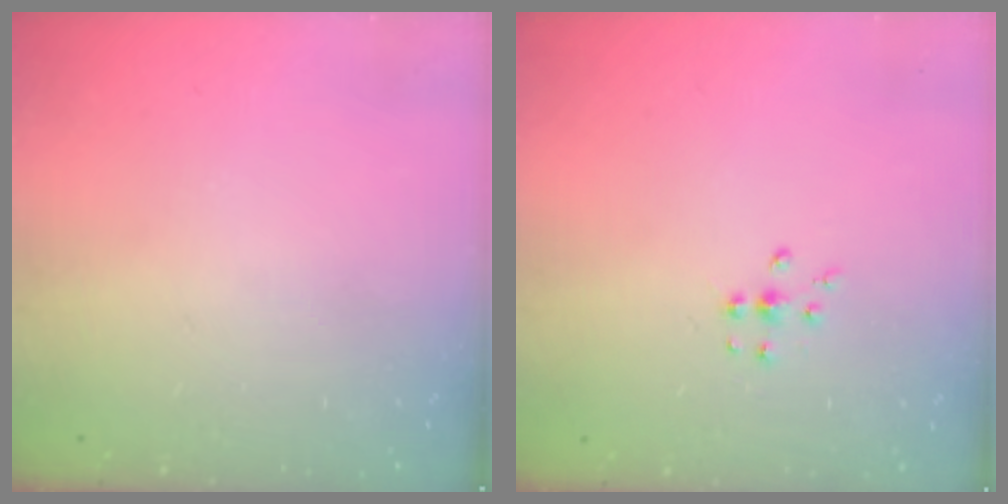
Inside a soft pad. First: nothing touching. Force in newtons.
{"total": 5.4, "press": 5.3, "slide": 0.7}